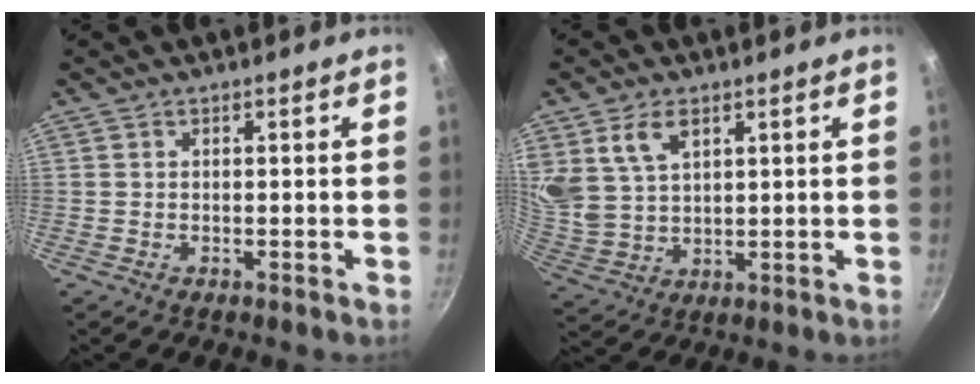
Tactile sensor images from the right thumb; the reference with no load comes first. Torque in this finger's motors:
{"motor_torque": [0.53, 2.70, 0.85, 0.62, 0.10]}